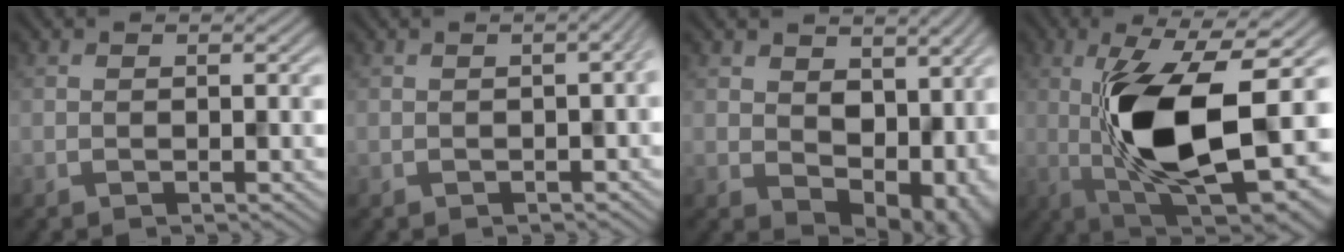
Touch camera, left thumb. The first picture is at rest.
{"total": 2.2, "force": [-0.3, 0.6, 2.1], "torque": [-0.028, 0.003, -0.002]}
{"total": 9.6, "force": [1.9, 6.5, 6.8], "torque": [-0.107, -0.025, 0.044]}
{"total": 16.3, "force": [-1.2, 6.5, 14.9], "torque": [-0.259, -0.005, -0.022]}